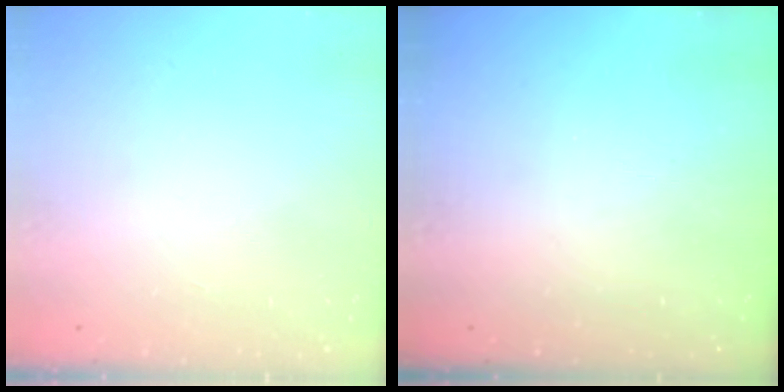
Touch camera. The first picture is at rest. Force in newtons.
{"total": 0.0}